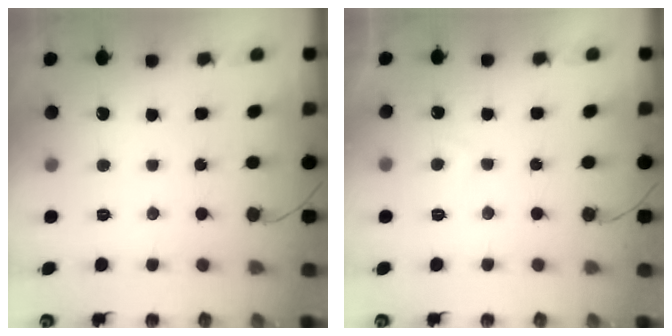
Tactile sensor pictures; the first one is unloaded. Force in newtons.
{"total": 2.5, "press": 2.3, "slide": 0.9}